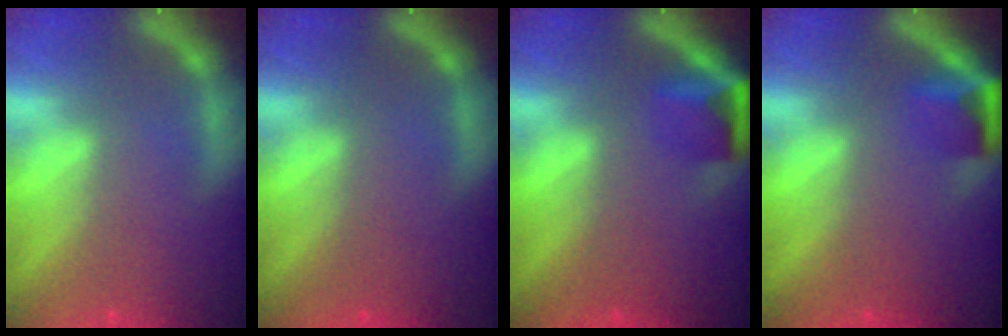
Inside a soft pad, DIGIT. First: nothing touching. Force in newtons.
{"total": 0.0}
{"total": 3.9}
{"total": 3.4}